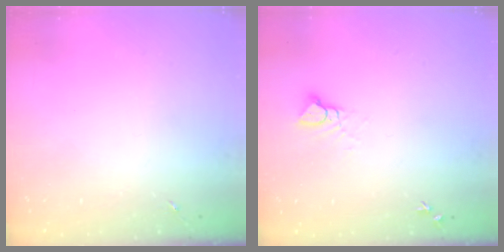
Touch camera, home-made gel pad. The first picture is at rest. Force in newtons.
{"total": 3.7, "press": 3.7, "slide": 0.3}